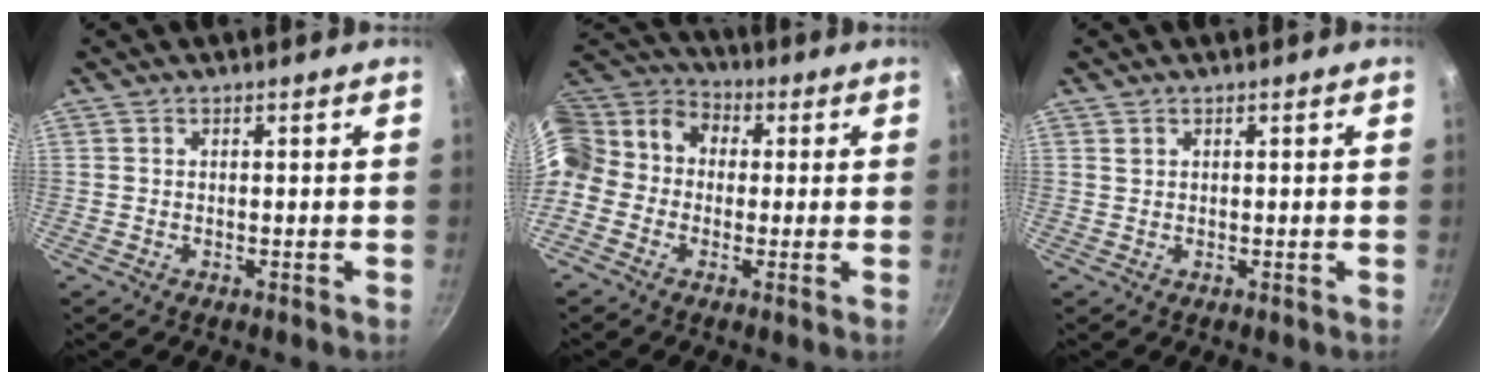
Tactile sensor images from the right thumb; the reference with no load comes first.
{"total": 14.6, "force": [-0.6, 12.4, 7.6], "torque": [-0.140, 0.054, -0.035]}
{"total": 0.5, "force": [0.4, 0.3, 0.2], "torque": [-0.002, -0.003, 0.007]}